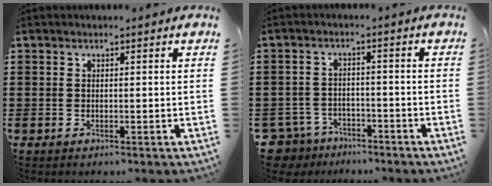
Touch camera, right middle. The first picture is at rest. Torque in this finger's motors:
{"motor_torque": [-0.40, 0.27, 0.01, -0.04]}